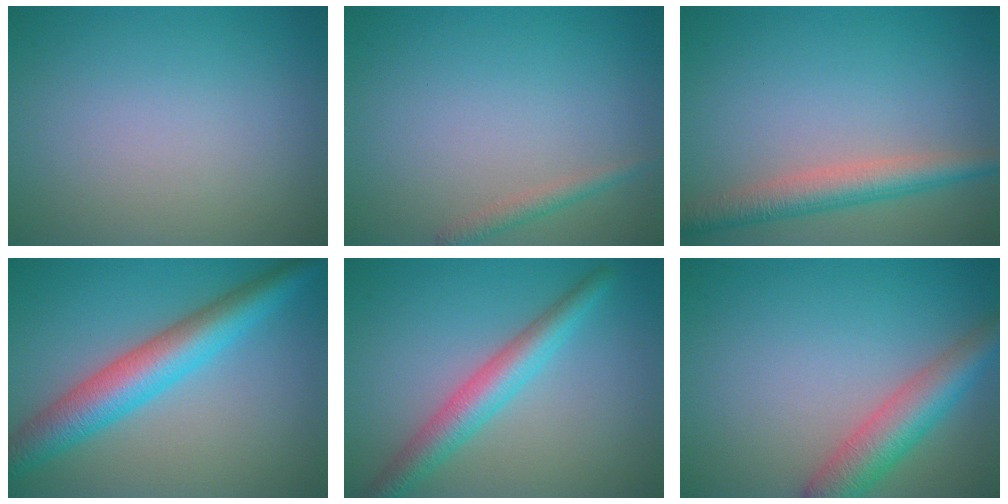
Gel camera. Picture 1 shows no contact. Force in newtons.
{"total": 1.3, "press": 1.3, "slide": 0.1}
{"total": 4.1, "press": 4.1, "slide": 0.1}
{"total": 6.7, "press": 6.7, "slide": 0.1}
{"total": 4.2, "press": 4.2, "slide": 0.1}
{"total": 5.1, "press": 5.1, "slide": 0.2}